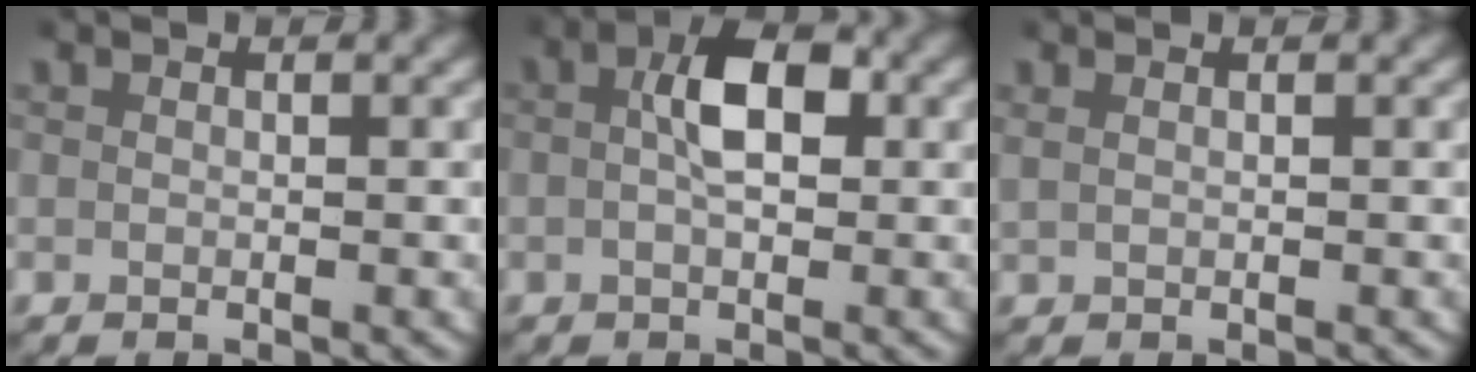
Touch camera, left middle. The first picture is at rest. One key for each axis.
{"total": 4.5, "fx": 0.5, "fy": 2.2, "fz": 3.9, "tx": -0.066, "ty": 0.009, "tz": 0.002}
{"total": 0.7, "fx": 0.5, "fy": 0.2, "fz": 0.4, "tx": -0.011, "ty": 0.004, "tz": 0.010}